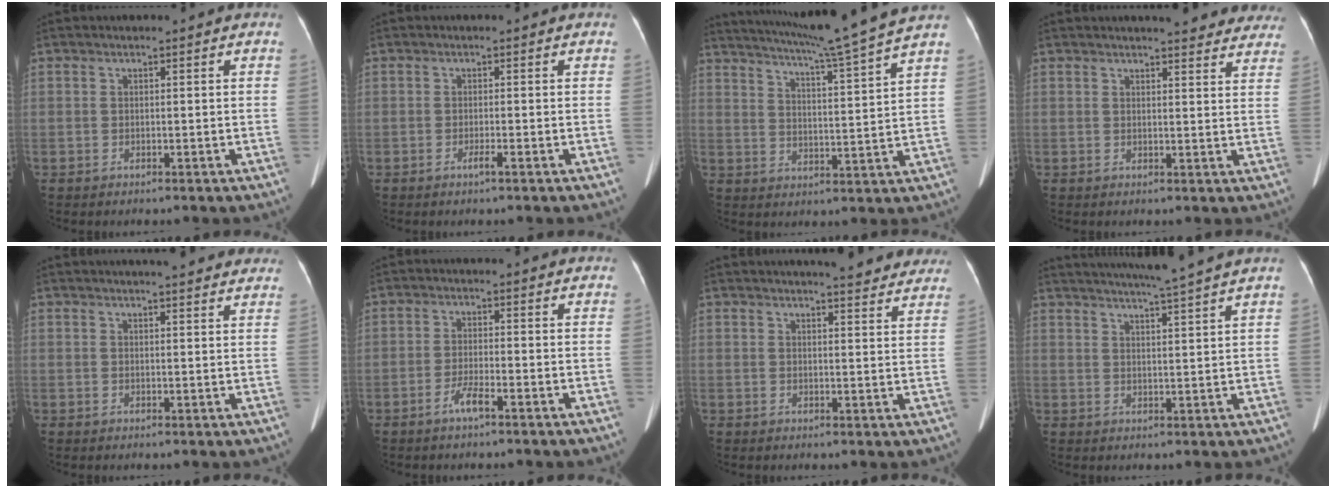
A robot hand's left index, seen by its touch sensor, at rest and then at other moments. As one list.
[{"total": 1.1, "force": [-0.8, -0.2, 0.8], "torque": [-0.019, -0.002, -0.015]}, {"total": 16.0, "force": [13.8, -2.6, 7.6], "torque": [-0.133, -0.028, 0.190]}, {"total": 13.4, "force": [12.3, 2.8, 4.5], "torque": [-0.024, -0.012, 0.118]}, {"total": 10.2, "force": [9.0, 1.8, 4.5], "torque": [-0.044, 0.010, 0.091]}, {"total": 2.9, "force": [-2.0, 0.1, 2.1], "torque": [-0.048, -0.005, -0.042]}, {"total": 11.1, "force": [10.1, 1.9, 4.4], "torque": [-0.037, -0.006, 0.098]}, {"total": 10.0, "force": [8.8, -2.0, 4.4], "torque": [-0.072, -0.003, 0.121]}]